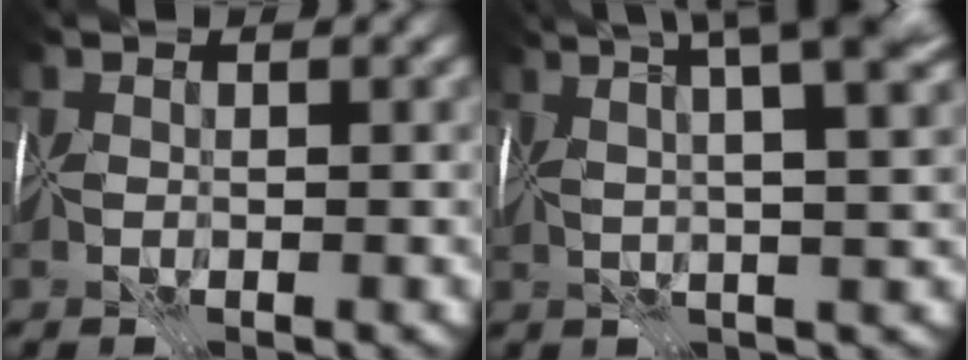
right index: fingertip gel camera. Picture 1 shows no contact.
{"total": 12.1, "force": [6.4, 4.0, 9.5], "torque": [-0.108, 0.055, 0.063]}